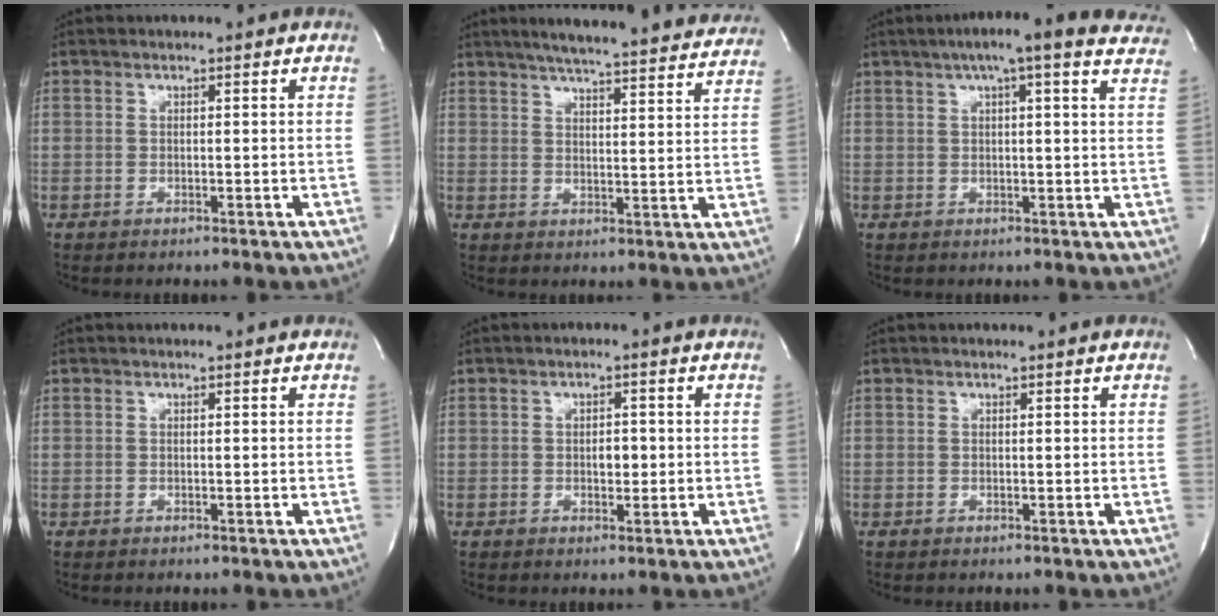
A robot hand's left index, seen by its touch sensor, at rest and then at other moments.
{"total": 23.2, "force": [21.0, 2.0, 9.5], "torque": [-0.146, -0.022, 0.258]}
{"total": 14.4, "force": [11.3, 1.6, 8.9], "torque": [-0.130, 0.033, 0.132]}
{"total": 0.0}
{"total": 1.9, "force": [-0.4, 1.0, 1.6], "torque": [-0.026, -0.005, -0.003]}
{"total": 0.0}